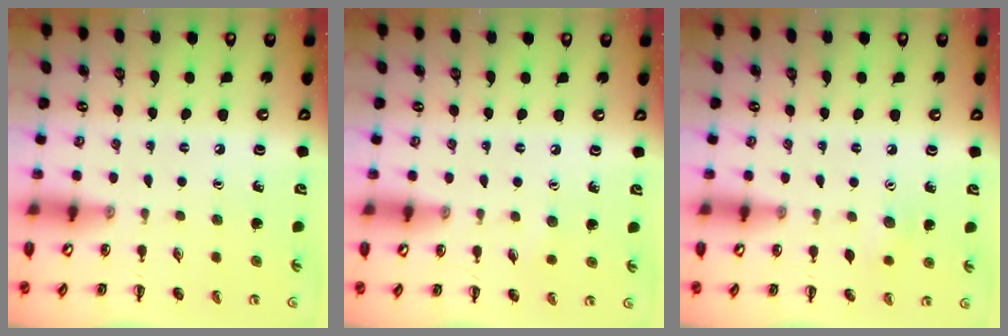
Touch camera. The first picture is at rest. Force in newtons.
{"total": 3.8, "press": 3.7, "slide": 0.9}
{"total": 5.5, "press": 5.4, "slide": 1.1}